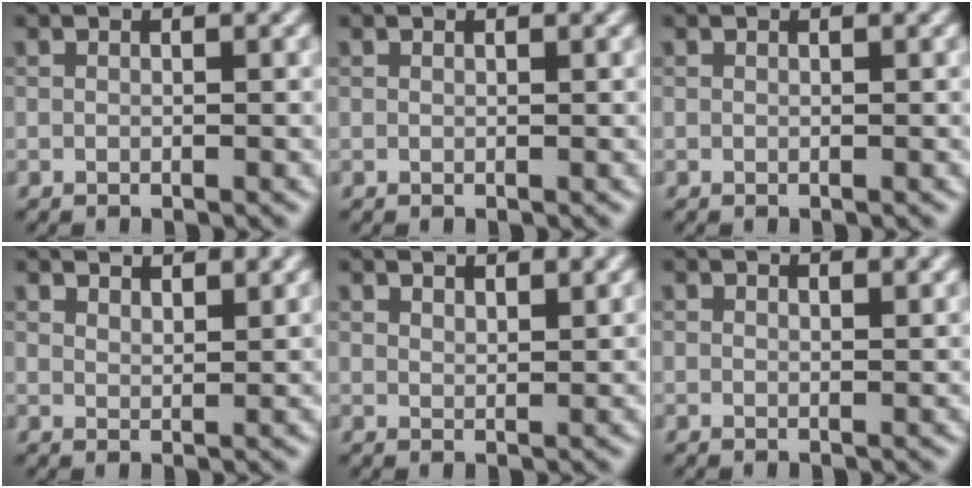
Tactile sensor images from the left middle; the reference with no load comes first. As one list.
[{"total": 0.0}, {"total": 0.0}, {"total": 3.6, "force": [3.3, 0.9, 1.3], "torque": [-0.007, 0.007, 0.038]}, {"total": 2.4, "force": [2.2, 0.5, 0.9], "torque": [-0.009, 0.007, 0.031]}, {"total": 1.4, "force": [1.3, 0.3, 0.6], "torque": [-0.008, 0.001, 0.016]}]